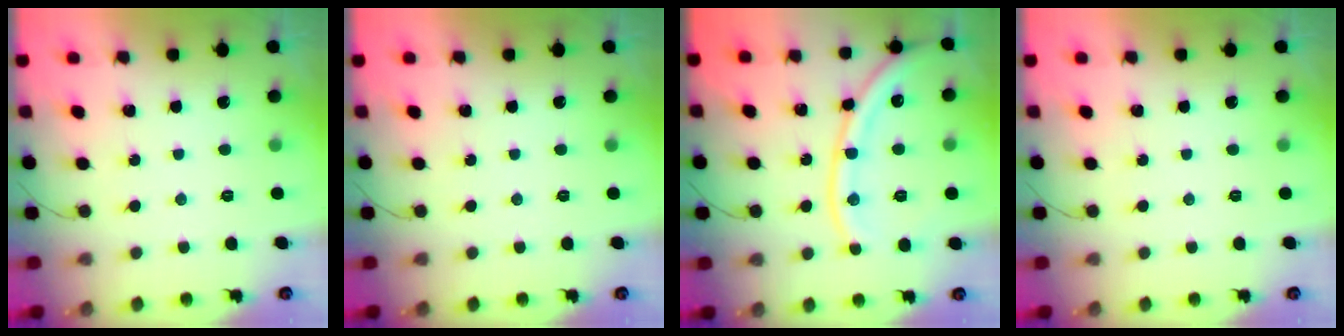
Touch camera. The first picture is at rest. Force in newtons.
{"total": 0.0}
{"total": 14.0, "press": 13.9, "slide": 1.6}
{"total": 0.0}